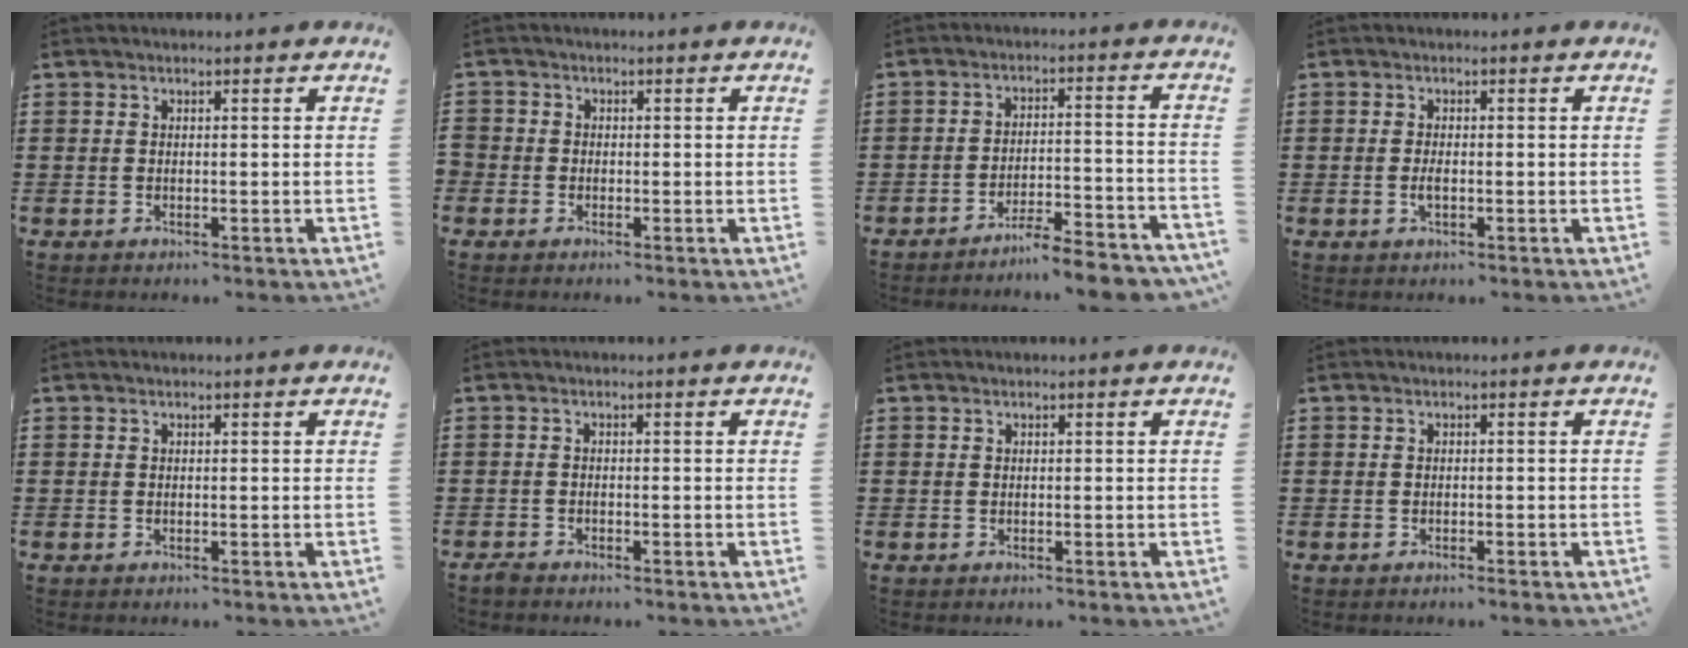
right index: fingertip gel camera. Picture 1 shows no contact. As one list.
[{"total": 1.0, "force": [-0.6, 0.9, 0.0], "torque": [0.000, 0.003, -0.014]}, {"total": 5.6, "force": [-5.3, -0.3, 1.8], "torque": [-0.029, -0.004, -0.102]}, {"total": 1.5, "force": [-0.3, 0.5, 1.4], "torque": [-0.033, -0.003, -0.009]}, {"total": 0.0}, {"total": 1.1, "force": [-1.0, 0.2, -0.1], "torque": [0.000, 0.005, -0.023]}, {"total": 0.0}, {"total": 0.6, "force": [-0.5, -0.1, 0.3], "torque": [-0.007, -0.003, -0.009]}]